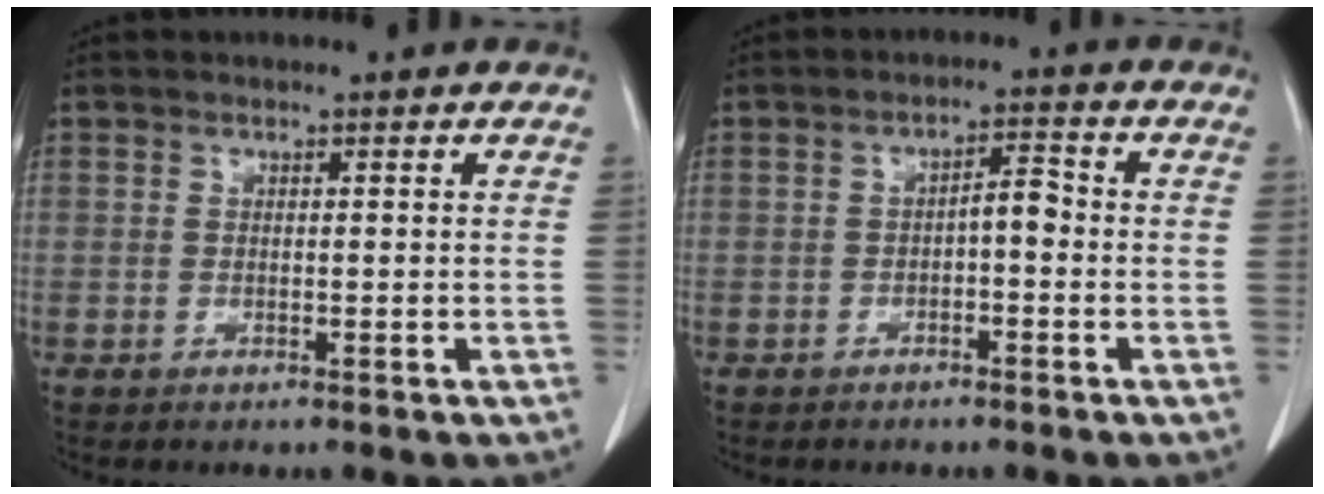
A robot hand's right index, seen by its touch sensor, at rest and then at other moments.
{"total": 3.0, "force": [-0.6, 1.0, 2.8], "torque": [-0.042, 0.012, -0.010]}